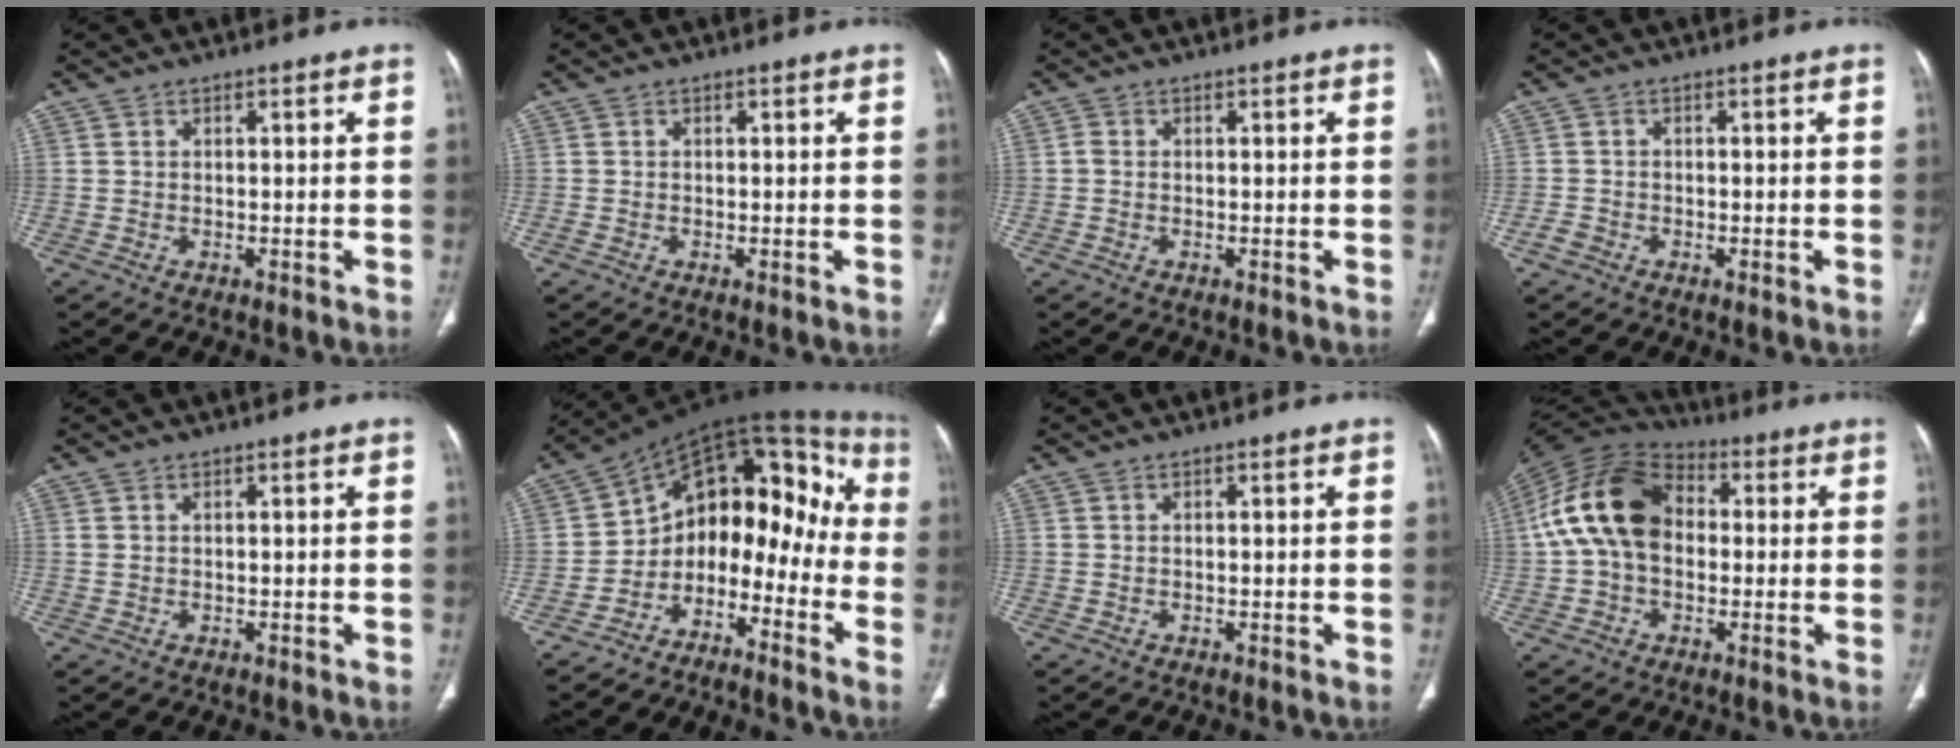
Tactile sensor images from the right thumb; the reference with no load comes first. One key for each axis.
{"total": 0.7, "fx": -0.2, "fy": 0.3, "fz": 0.6, "tx": -0.014, "ty": -0.003, "tz": -0.005}
{"total": 0.8, "fx": -0.2, "fy": 0.6, "fz": 0.5, "tx": -0.009, "ty": 0.001, "tz": -0.006}
{"total": 1.9, "fx": -1.0, "fy": 1.4, "fz": 0.8, "tx": -0.014, "ty": 0.004, "tz": -0.021}
{"total": 0.6, "fx": 0.3, "fy": 0.3, "fz": 0.5, "tx": -0.012, "ty": 0.010, "tz": 0.010}
{"total": 15.3, "fx": -6.3, "fy": 10.4, "fz": 9.3, "tx": -0.074, "ty": 0.133, "tz": -0.113}
{"total": 0.0}
{"total": 16.3, "fx": 0.9, "fy": 11.4, "fz": 11.6, "tx": -0.210, "ty": 0.036, "tz": 0.004}